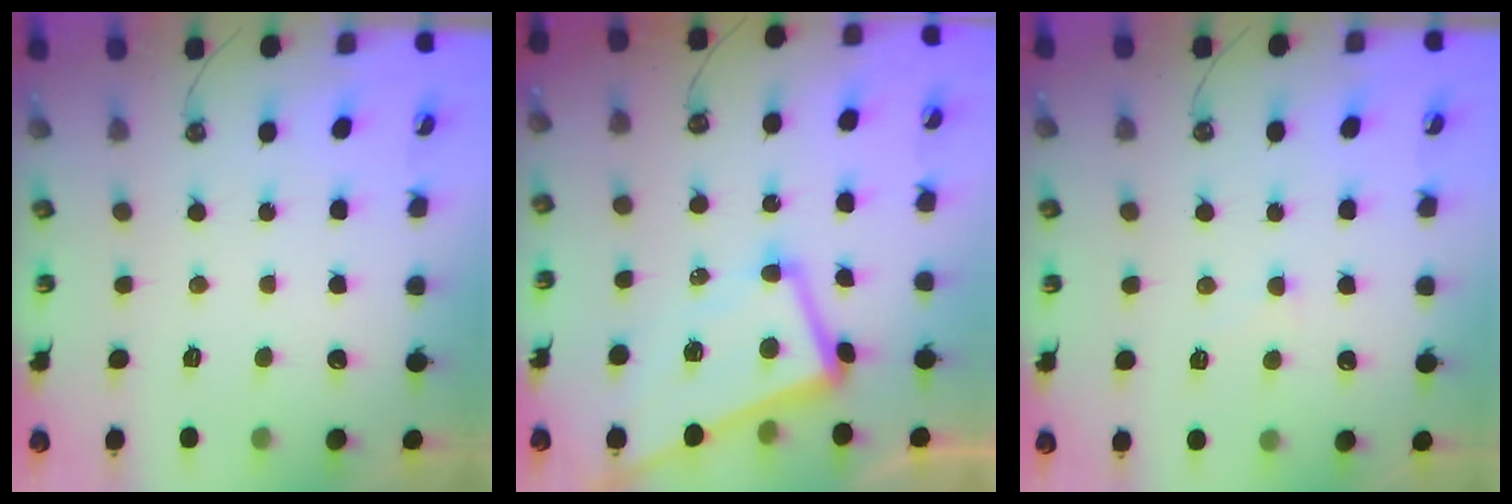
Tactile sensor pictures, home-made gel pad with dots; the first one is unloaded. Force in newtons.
{"total": 2.7, "press": 2.5, "slide": 1.1}
{"total": 2.5, "press": 2.5, "slide": 0.4}